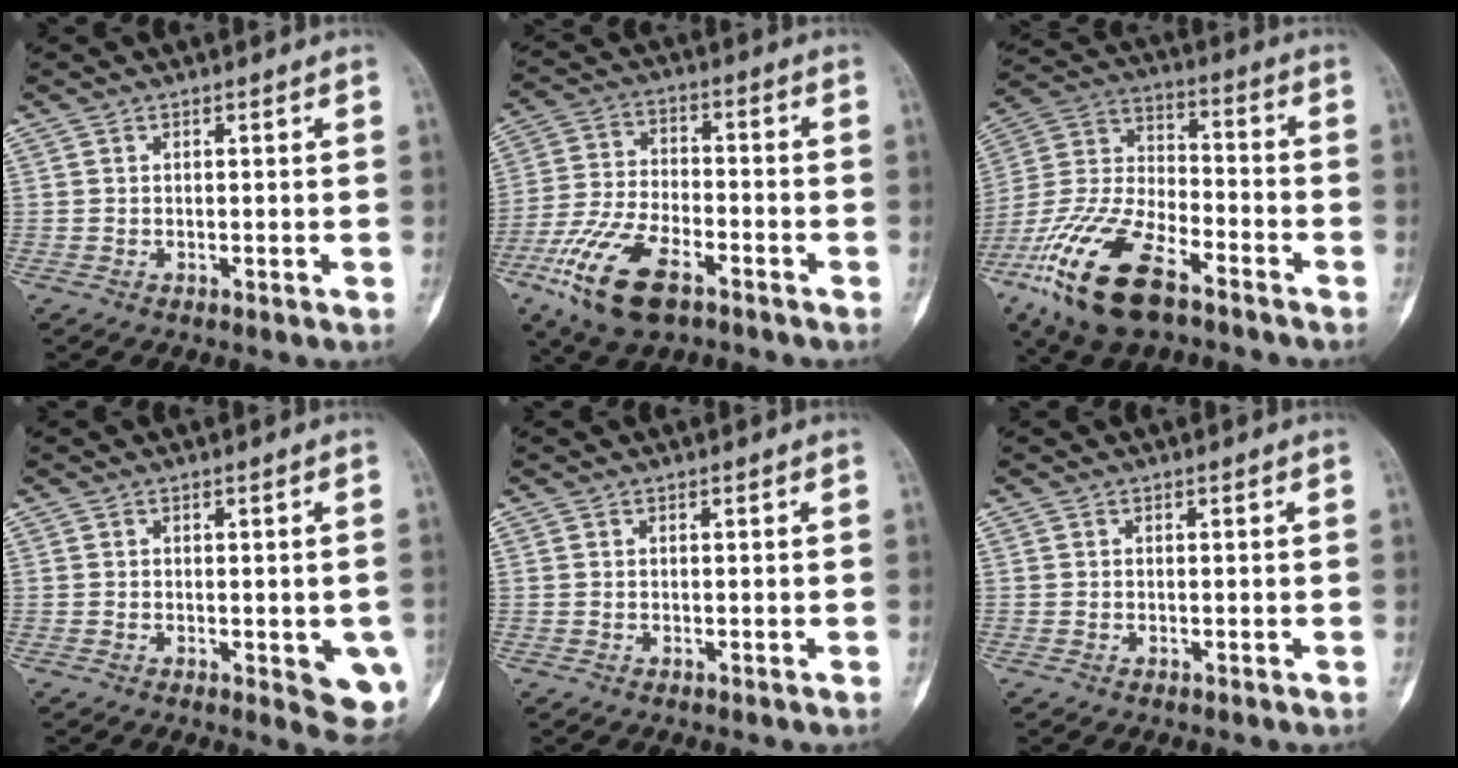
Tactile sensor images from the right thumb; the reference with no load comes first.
{"total": 15.0, "force": [-8.1, 6.8, 10.7], "torque": [-0.217, 0.017, -0.151]}
{"total": 21.0, "force": [-11.9, 9.1, 14.7], "torque": [-0.315, 0.039, -0.227]}
{"total": 6.9, "force": [-1.6, 2.6, 6.1], "torque": [-0.046, -0.010, -0.016]}
{"total": 0.0}
{"total": 0.0}